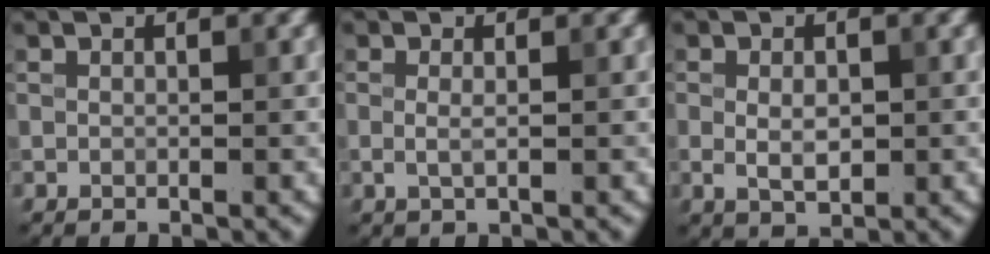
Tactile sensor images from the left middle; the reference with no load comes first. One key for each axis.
{"total": 1.0, "fx": 0.0, "fy": 0.2, "fz": 1.0, "tx": -0.021, "ty": -0.004, "tz": -0.001}
{"total": 2.6, "fx": -0.1, "fy": 1.5, "fz": 2.1, "tx": -0.039, "ty": -0.002, "tz": -0.001}